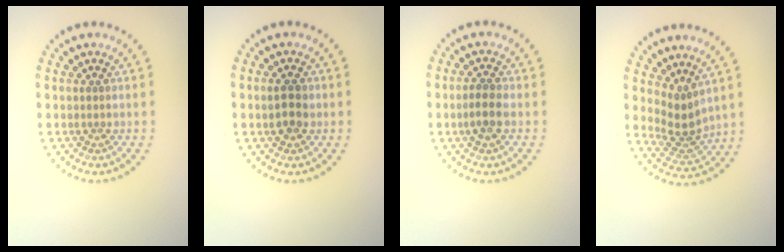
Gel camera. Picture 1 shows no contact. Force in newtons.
{"total": 2.3, "press": 2.3, "slide": 0.1}
{"total": 1.8, "press": 1.7, "slide": 0.5}
{"total": 2.9, "press": 2.3, "slide": 1.8}